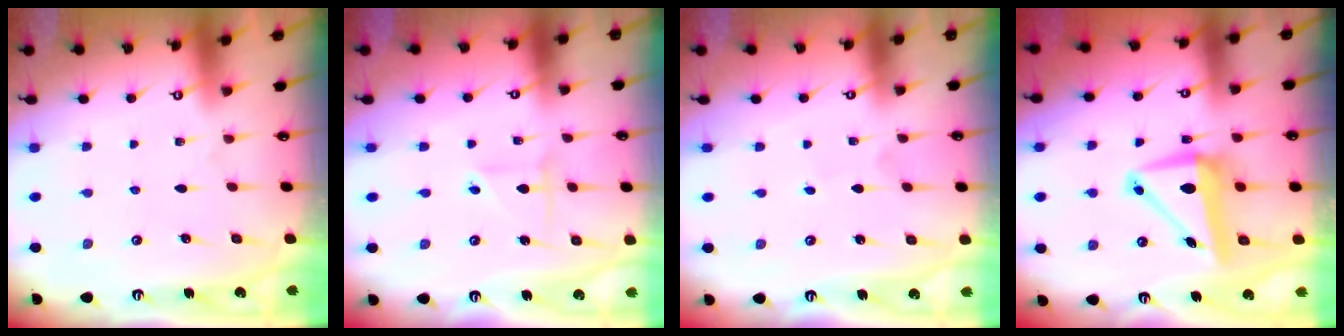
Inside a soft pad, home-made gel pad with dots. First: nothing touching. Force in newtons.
{"total": 2.5, "press": 2.5, "slide": 0.1}
{"total": 0.6, "press": 0.6, "slide": 0.0}
{"total": 8.2, "press": 8.0, "slide": 1.6}